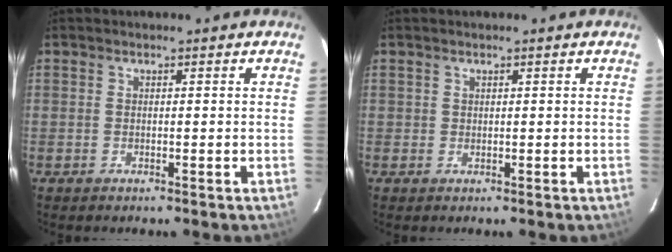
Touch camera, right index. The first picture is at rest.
{"total": 0.5, "force": [0.2, 0.5, 0.0], "torque": [0.002, 0.003, 0.003]}